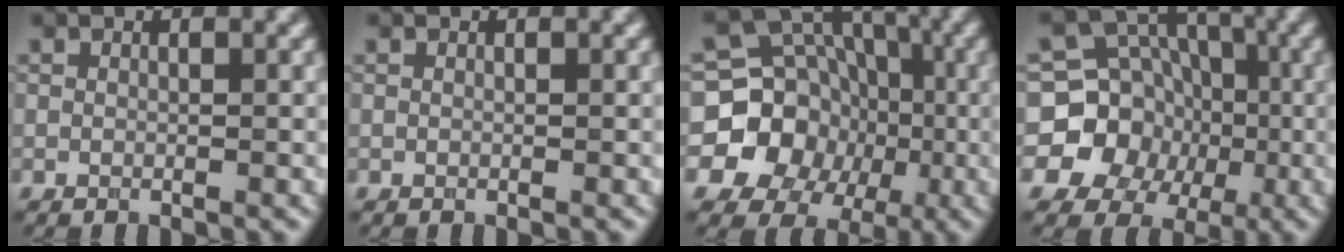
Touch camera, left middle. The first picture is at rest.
{"total": 0.0}
{"total": 14.6, "force": [-3.0, 13.5, 4.7], "torque": [-0.105, 0.009, -0.066]}
{"total": 12.9, "force": [-2.1, 12.1, 3.9], "torque": [-0.093, 0.023, -0.054]}